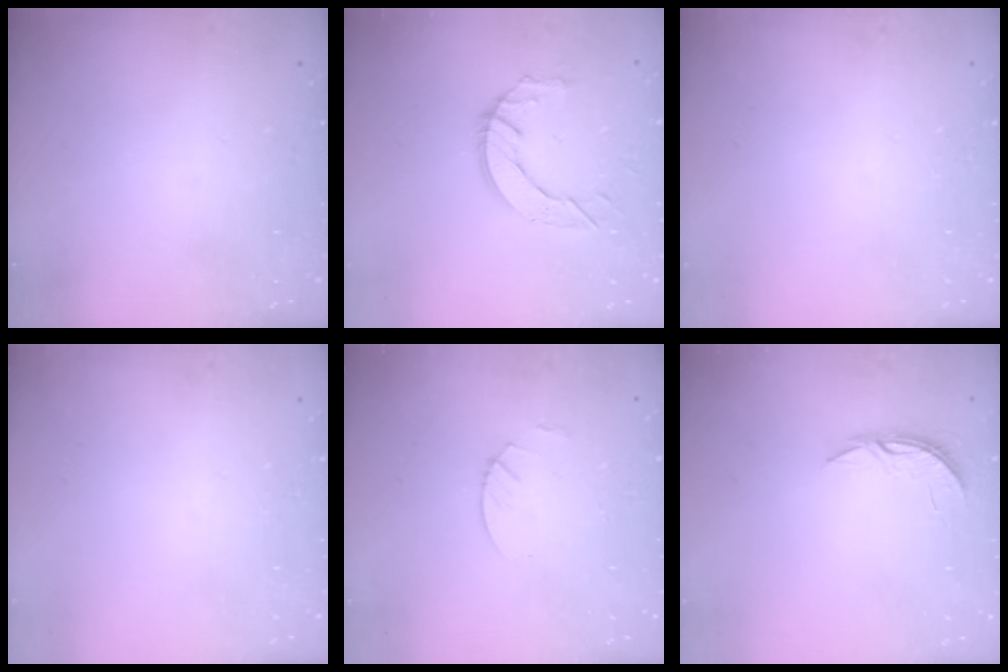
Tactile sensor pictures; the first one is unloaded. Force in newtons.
{"total": 8.1, "press": 8.0, "slide": 0.4}
{"total": 0.0}
{"total": 0.0}
{"total": 3.0, "press": 3.0, "slide": 0.3}
{"total": 3.7, "press": 3.7, "slide": 0.3}